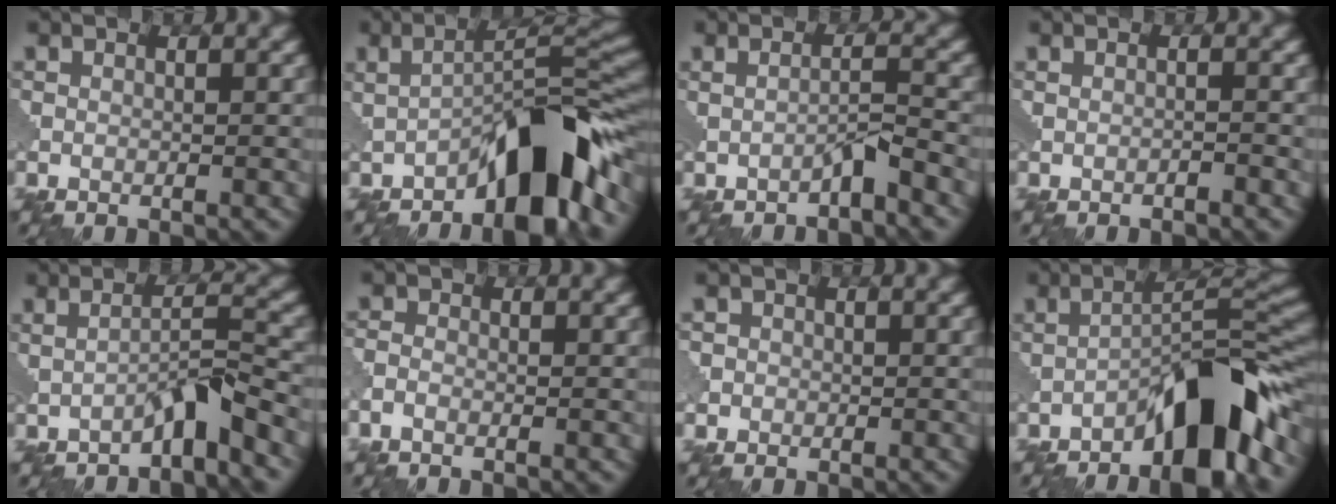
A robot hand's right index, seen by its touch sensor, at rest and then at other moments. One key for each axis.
{"total": 8.8, "fx": -4.5, "fy": 2.3, "fz": 7.2, "tx": -0.097, "ty": 0.021, "tz": -0.078}
{"total": 1.7, "fx": -1.1, "fy": 0.1, "fz": 1.4, "tx": -0.025, "ty": 0.006, "tz": -0.025}
{"total": 0.6, "fx": -0.4, "fy": 0.1, "fz": 0.4, "tx": -0.008, "ty": -0.001, "tz": -0.011}
{"total": 2.9, "fx": -1.7, "fy": 0.2, "fz": 2.4, "tx": -0.037, "ty": 0.015, "tz": -0.036}
{"total": 1.2, "fx": -0.8, "fy": 0.7, "fz": 0.7, "tx": -0.016, "ty": -0.001, "tz": -0.021}
{"total": 1.5, "fx": 0.0, "fy": 1.5, "fz": 0.1, "tx": 0.012, "ty": 0.002, "tz": -0.007}
{"total": 8.9, "fx": -5.6, "fy": 2.0, "fz": 6.7, "tx": -0.092, "ty": 0.027, "tz": -0.096}